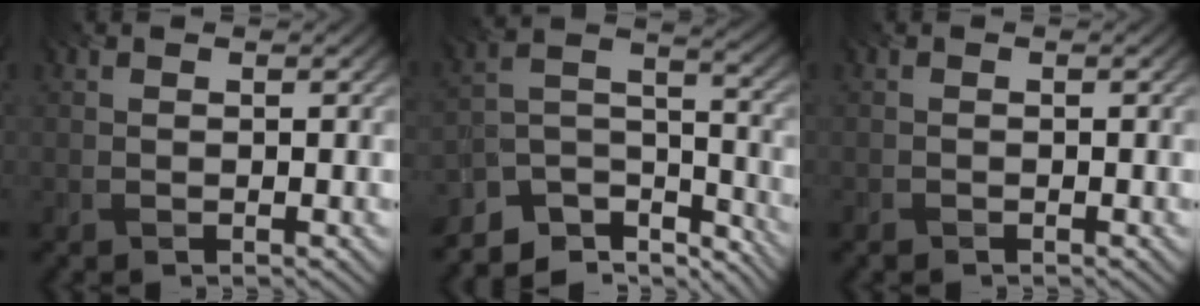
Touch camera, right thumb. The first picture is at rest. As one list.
[{"total": 10.3, "force": [-8.4, 4.1, 4.4], "torque": [-0.094, -0.003, -0.151]}, {"total": 0.5, "force": [-0.5, 0.1, 0.0], "torque": [-0.001, -0.002, -0.012]}]